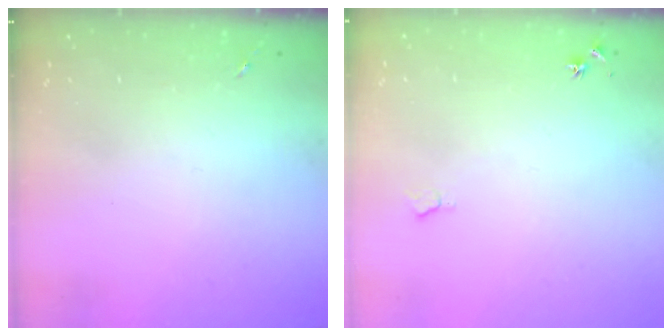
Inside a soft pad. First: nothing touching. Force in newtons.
{"total": 5.6, "press": 5.5, "slide": 0.7}